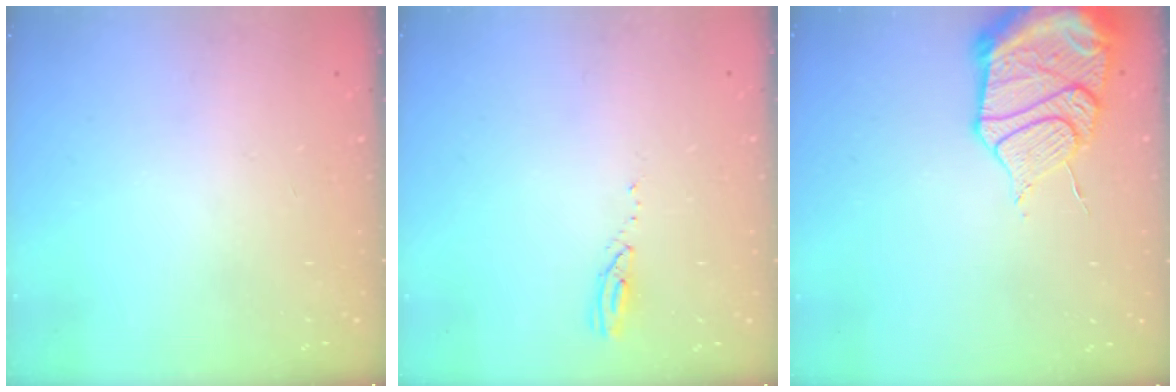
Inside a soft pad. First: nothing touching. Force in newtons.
{"total": 3.2, "press": 3.2, "slide": 0.3}
{"total": 16.9, "press": 16.3, "slide": 4.2}